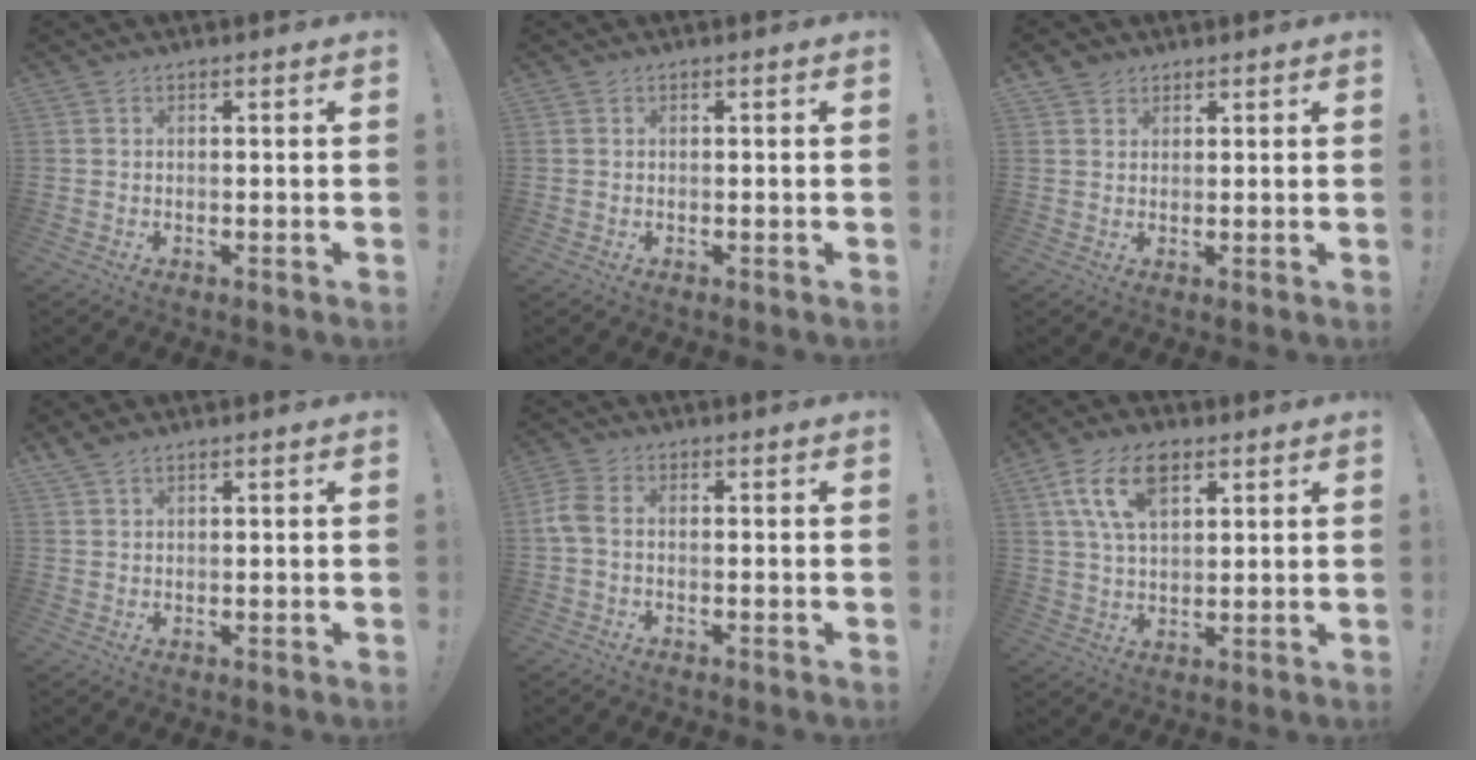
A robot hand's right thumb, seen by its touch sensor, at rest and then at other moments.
{"total": 0.0}
{"total": 2.9, "force": [2.2, 1.9, 0.3], "torque": [0.005, -0.012, 0.039]}
{"total": 2.2, "force": [1.9, 0.7, 0.9], "torque": [-0.019, -0.008, 0.035]}
{"total": 4.3, "force": [-0.4, 2.2, 3.6], "torque": [-0.084, -0.003, -0.008]}
{"total": 12.6, "force": [5.9, 6.9, 8.8], "torque": [-0.160, -0.004, 0.109]}